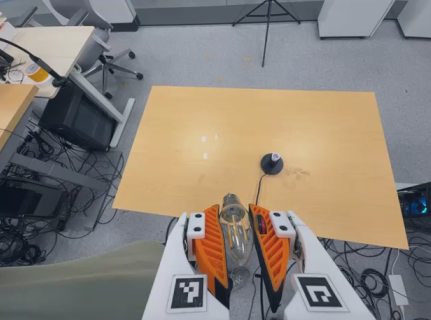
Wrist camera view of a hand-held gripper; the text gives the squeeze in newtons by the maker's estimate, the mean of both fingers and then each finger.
{"total": 19.0, "left": 20.2, "right": 17.9}